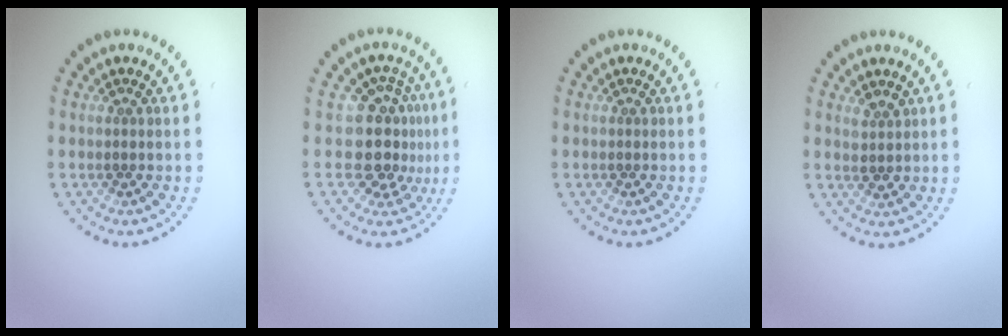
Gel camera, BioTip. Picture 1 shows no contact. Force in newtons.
{"total": 4.3, "press": 3.5, "slide": 2.6}
{"total": 0.0}
{"total": 1.4, "press": 1.3, "slide": 0.6}